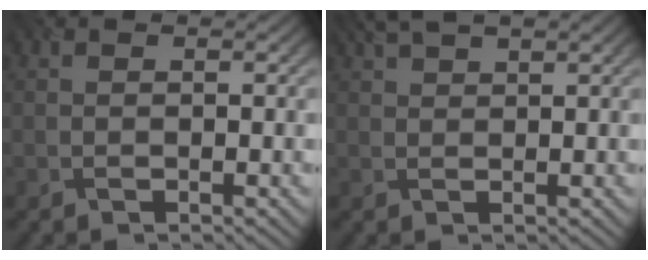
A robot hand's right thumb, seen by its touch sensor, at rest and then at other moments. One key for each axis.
{"total": 3.9, "fx": 2.8, "fy": 0.9, "fz": 2.5, "tx": -0.063, "ty": 0.012, "tz": 0.056}